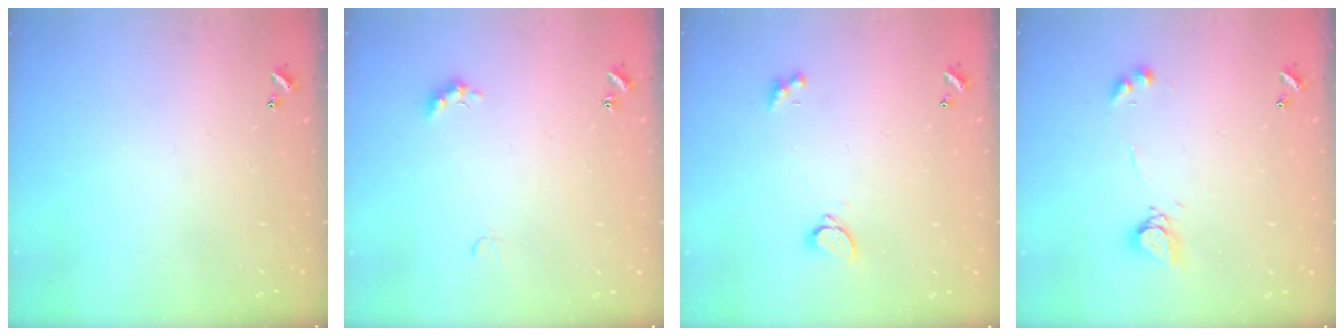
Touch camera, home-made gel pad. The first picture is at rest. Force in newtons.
{"total": 2.8, "press": 2.7, "slide": 0.6}
{"total": 2.2, "press": 2.0, "slide": 0.9}
{"total": 6.7, "press": 6.7, "slide": 0.5}